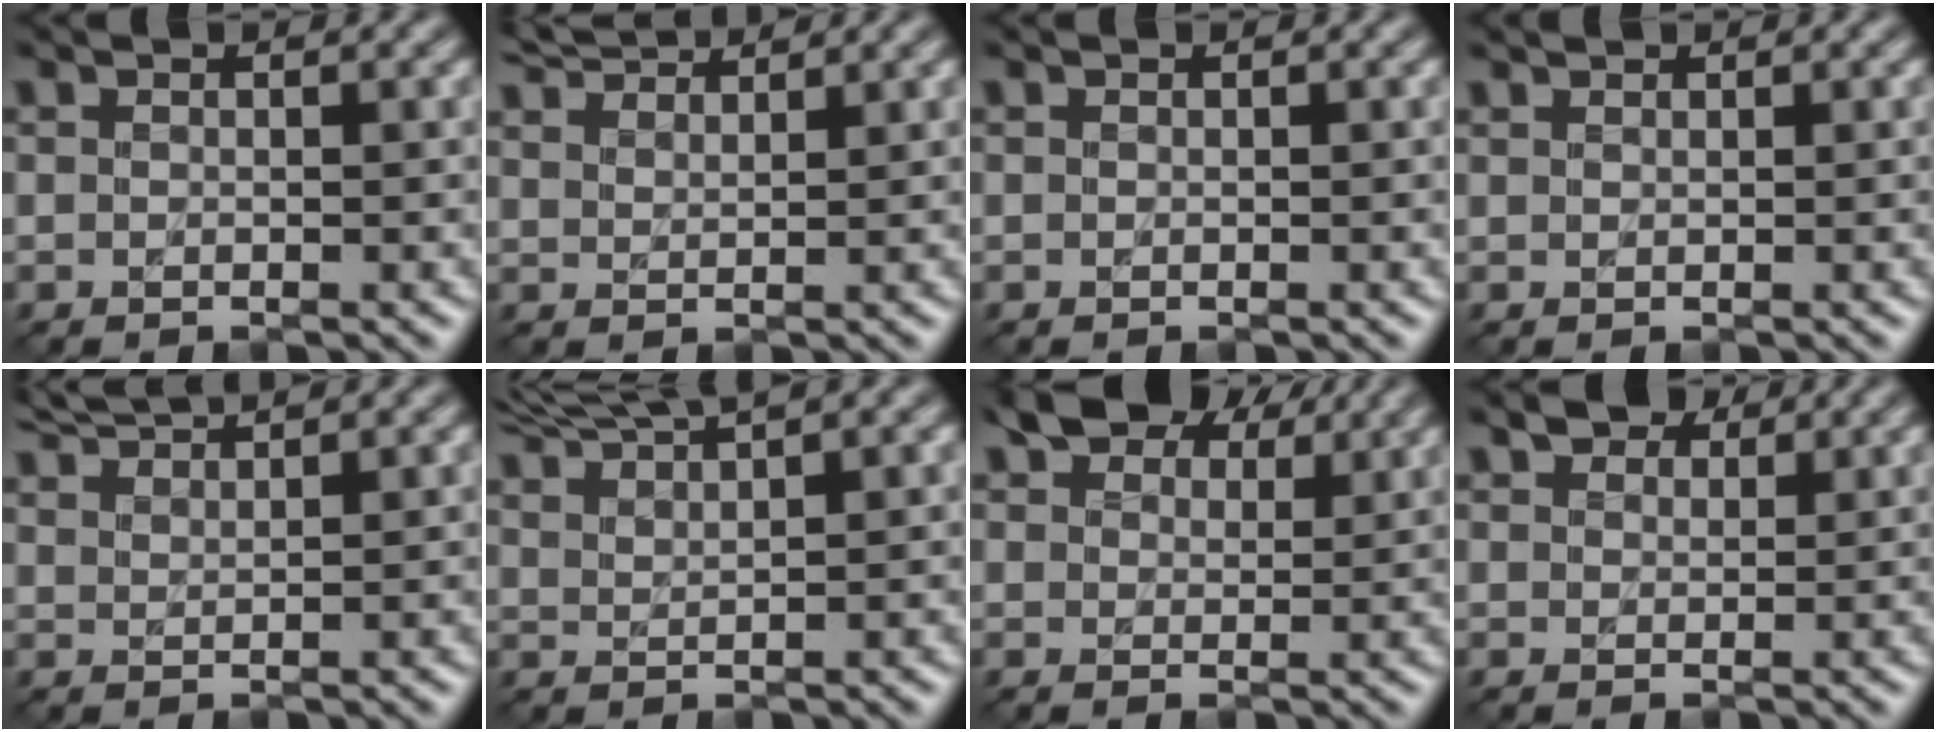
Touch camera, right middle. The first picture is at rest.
{"total": 3.9, "force": [3.9, 0.1, 0.3], "torque": [-0.003, 0.010, 0.065]}
{"total": 0.0}
{"total": 0.8, "force": [0.7, 0.0, -0.2], "torque": [0.000, -0.001, 0.005]}
{"total": 3.6, "force": [3.6, -0.1, 0.4], "torque": [0.000, 0.010, 0.060]}
{"total": 5.6, "force": [5.2, 0.3, 2.1], "torque": [-0.036, 0.020, 0.072]}
{"total": 6.0, "force": [5.0, 2.6, 2.2], "torque": [-0.038, 0.013, 0.076]}
{"total": 2.2, "force": [2.1, 0.7, 0.1], "torque": [-0.006, 0.006, 0.039]}